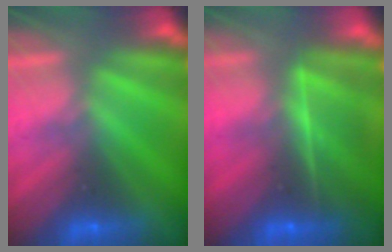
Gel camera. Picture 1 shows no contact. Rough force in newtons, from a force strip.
{"total": 7.1}